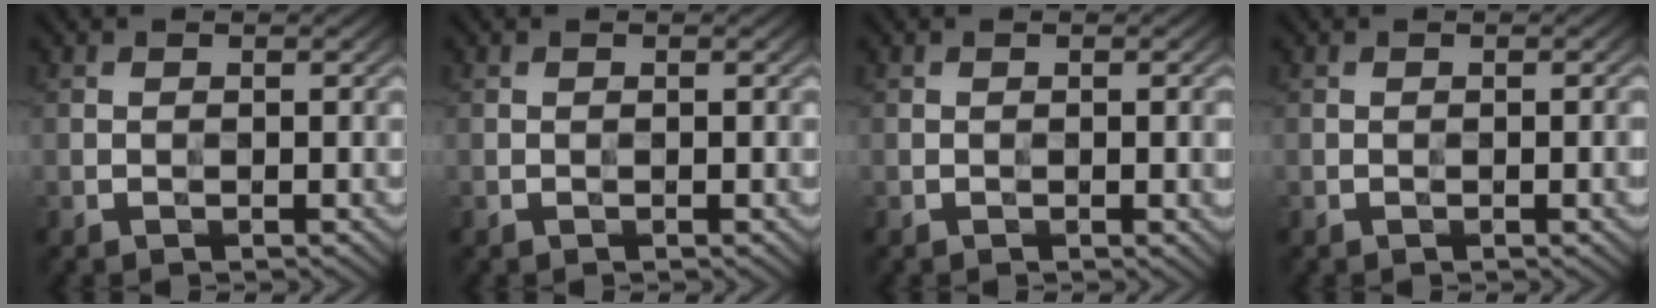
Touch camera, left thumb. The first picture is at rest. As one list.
[{"total": 0.0}, {"total": 1.7, "force": [-0.1, 0.3, 1.7], "torque": [-0.022, -0.002, -0.001]}, {"total": 1.4, "force": [-0.2, 0.2, 1.3], "torque": [-0.019, -0.001, -0.003]}]